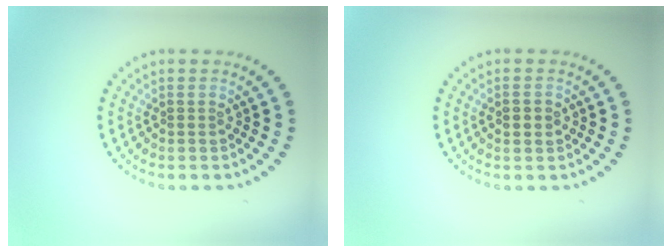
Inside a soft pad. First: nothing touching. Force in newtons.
{"total": 2.0, "press": 2.0, "slide": 0.0}